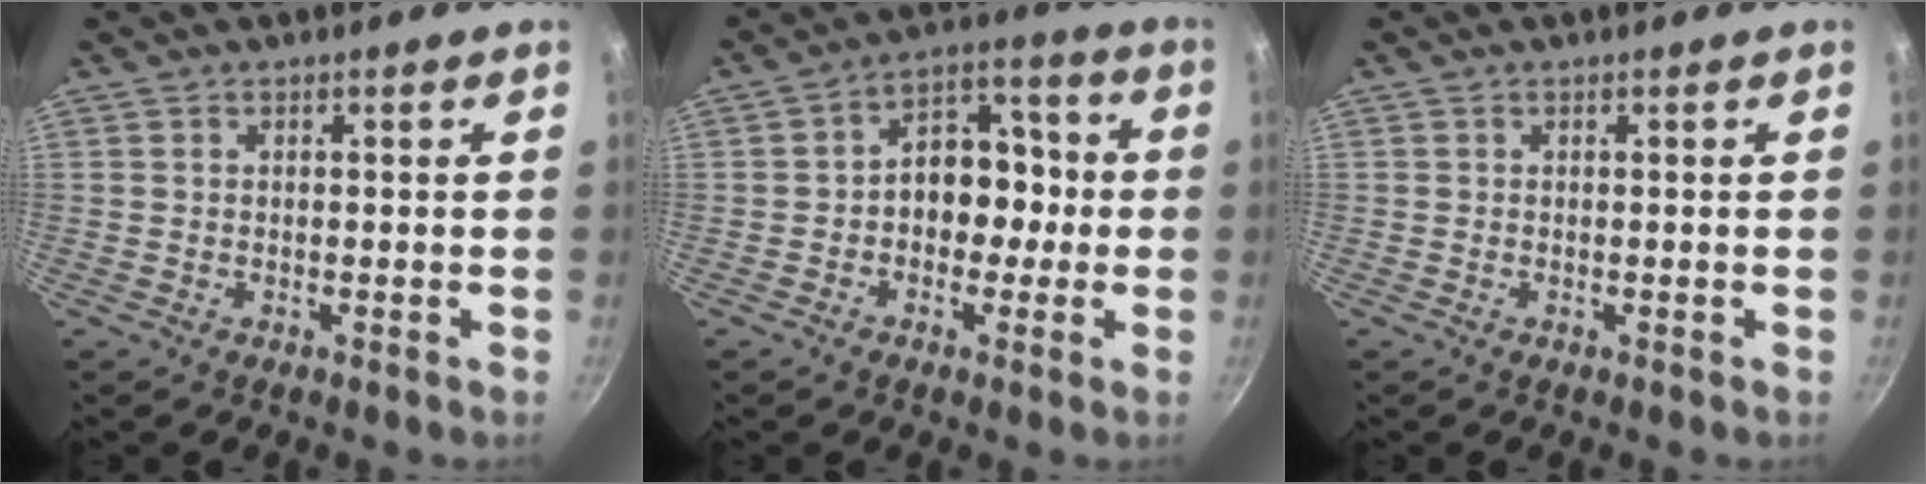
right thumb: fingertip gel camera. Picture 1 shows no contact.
{"total": 10.9, "force": [-0.7, 7.7, 7.6], "torque": [-0.072, 0.041, -0.024]}
{"total": 0.0}